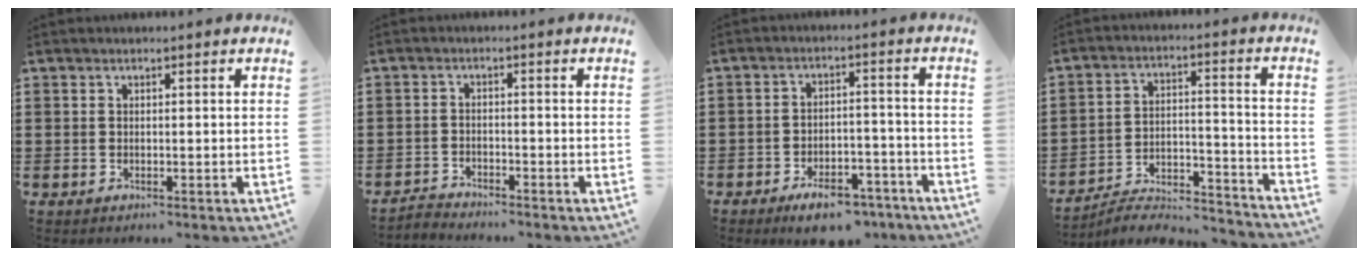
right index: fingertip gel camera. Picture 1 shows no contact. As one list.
[{"total": 2.2, "force": [-2.2, 0.1, -0.1], "torque": [-0.005, 0.003, -0.047]}, {"total": 6.4, "force": [-5.2, 1.8, 3.2], "torque": [-0.052, 0.014, -0.092]}, {"total": 4.9, "force": [-4.7, 0.6, 1.2], "torque": [-0.022, -0.001, -0.096]}]